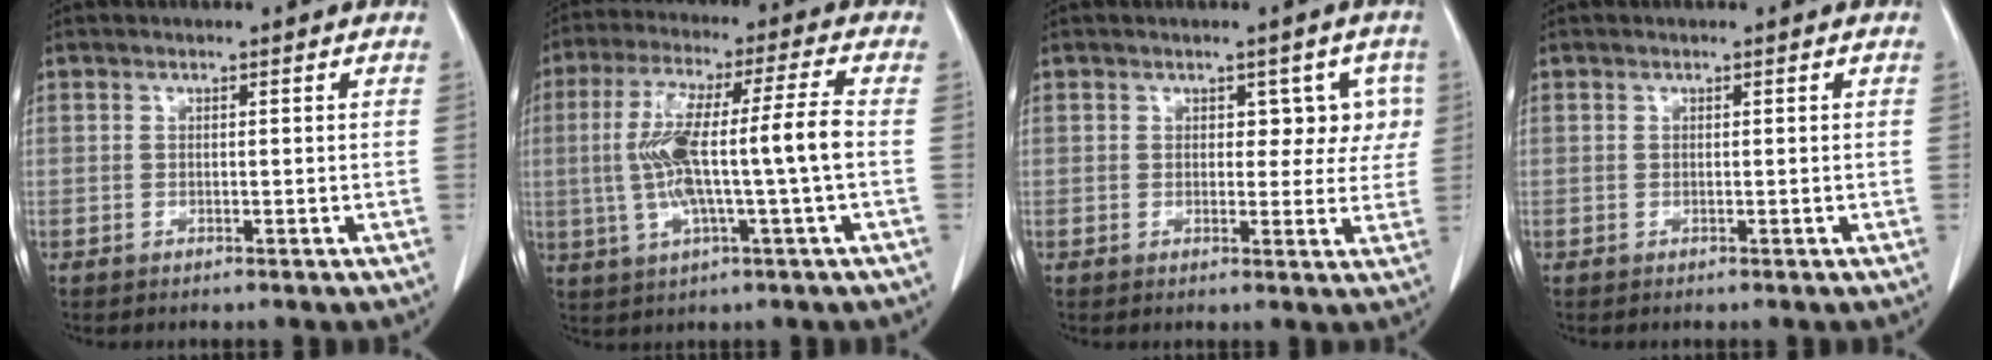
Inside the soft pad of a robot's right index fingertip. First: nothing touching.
{"total": 12.9, "force": [-0.8, 0.3, 12.9], "torque": [-0.255, 0.020, -0.015]}
{"total": 4.4, "force": [1.4, 2.9, 3.0], "torque": [-0.013, 0.014, 0.015]}
{"total": 0.0}